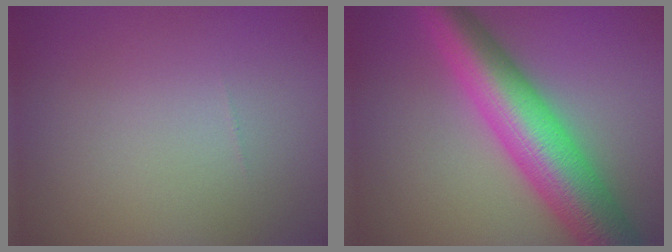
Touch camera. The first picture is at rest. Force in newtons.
{"total": 9.8, "press": 9.8, "slide": 0.1}